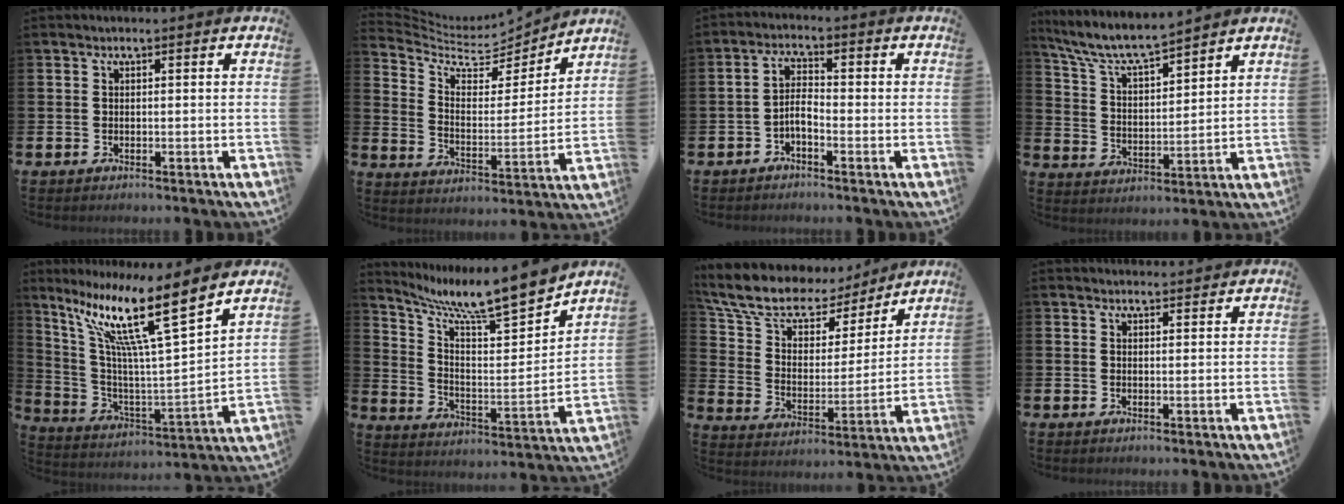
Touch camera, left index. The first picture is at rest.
{"total": 6.9, "force": [6.2, 2.4, 2.0], "torque": [-0.071, -0.053, 0.102]}
{"total": 3.0, "force": [-1.3, 1.2, 2.5], "torque": [-0.046, 0.010, -0.026]}
{"total": 7.2, "force": [6.8, 0.7, 2.4], "torque": [-0.082, -0.044, 0.118]}
{"total": 13.8, "force": [9.2, 1.2, 10.2], "torque": [-0.227, -0.050, 0.142]}
{"total": 10.7, "force": [9.8, 1.1, 4.1], "torque": [-0.103, -0.084, 0.163]}
{"total": 11.3, "force": [9.5, 5.0, 3.7], "torque": [-0.119, -0.053, 0.169]}
{"total": 1.7, "force": [1.6, 0.2, -0.1], "torque": [0.014, -0.012, 0.027]}